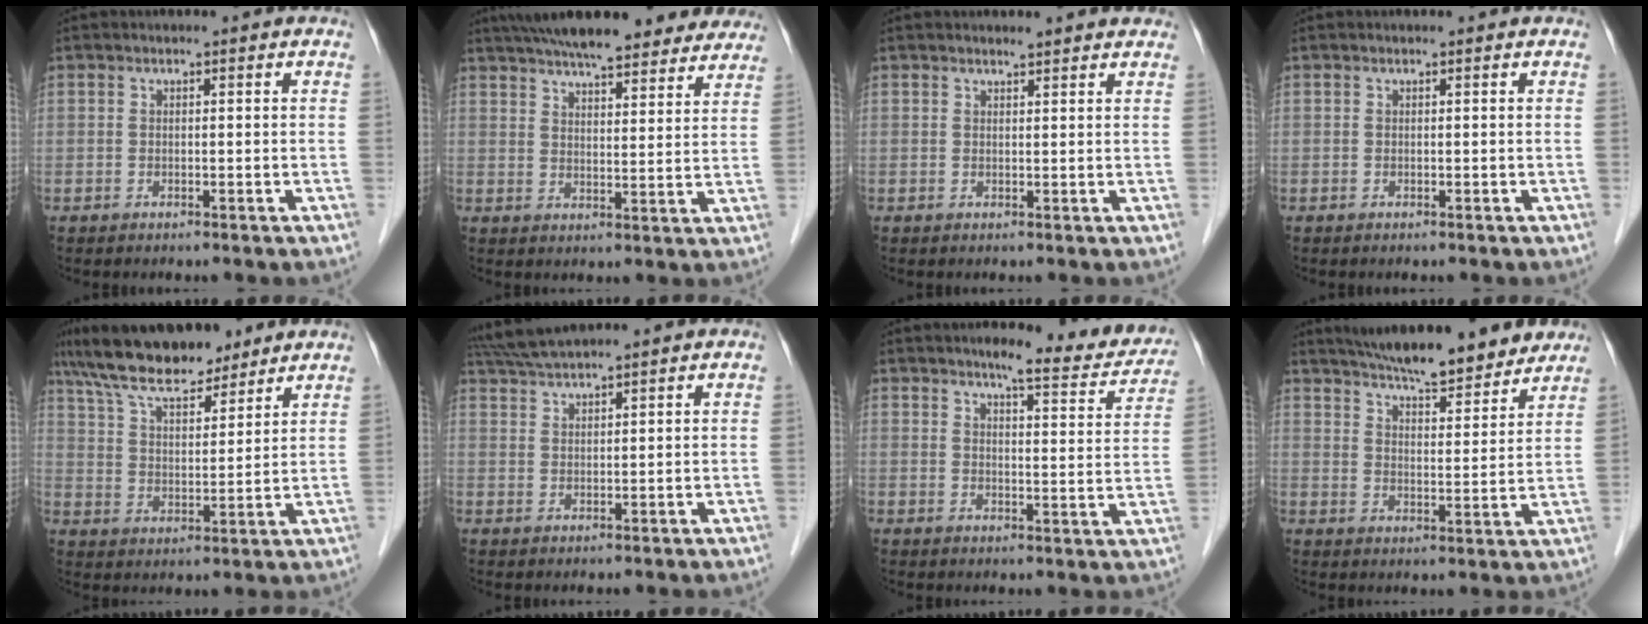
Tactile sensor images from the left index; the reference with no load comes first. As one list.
[{"total": 22.0, "force": [18.9, 4.9, 10.1], "torque": [-0.162, 0.031, 0.246]}, {"total": 3.2, "force": [3.1, 0.4, 0.9], "torque": [-0.017, 0.009, 0.031]}, {"total": 0.0}, {"total": 14.0, "force": [11.6, 4.1, 6.7], "torque": [-0.125, 0.032, 0.207]}, {"total": 6.0, "force": [5.5, -0.6, 2.3], "torque": [-0.049, 0.029, 0.106]}, {"total": 11.2, "force": [9.8, 2.0, 5.2], "torque": [-0.053, -0.008, 0.108]}, {"total": 15.8, "force": [14.0, 2.7, 7.0], "torque": [-0.105, 0.009, 0.201]}]